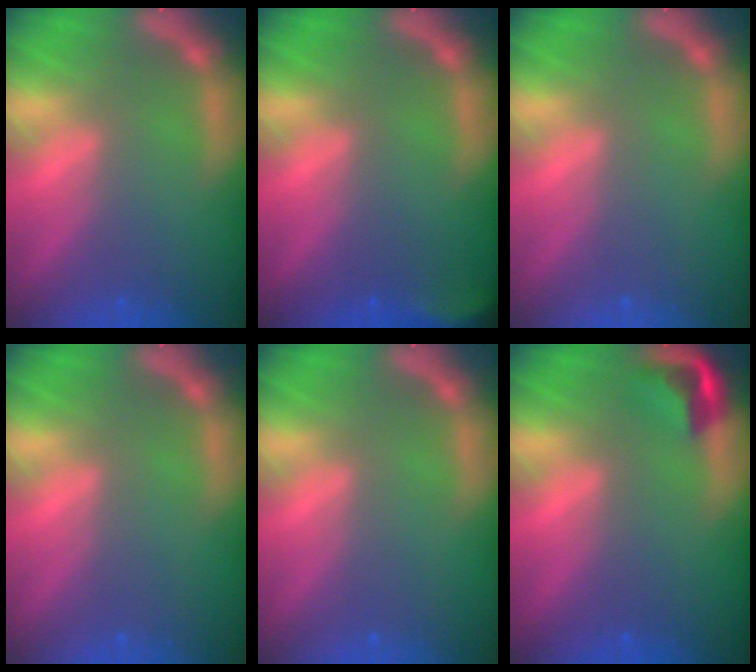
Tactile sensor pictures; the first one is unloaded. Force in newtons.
{"total": 3.5}
{"total": 0.0}
{"total": 0.0}
{"total": 0.0}
{"total": 2.9}